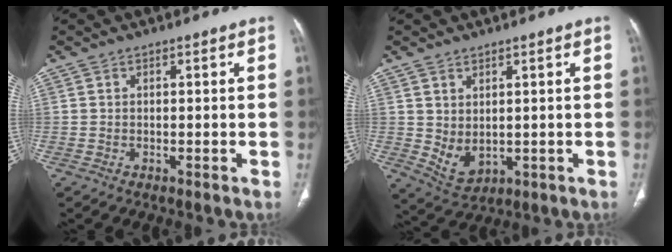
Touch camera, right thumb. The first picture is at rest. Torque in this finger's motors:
{"motor_torque": [-0.64, 0.33, -0.11, 0.16, 0.12]}